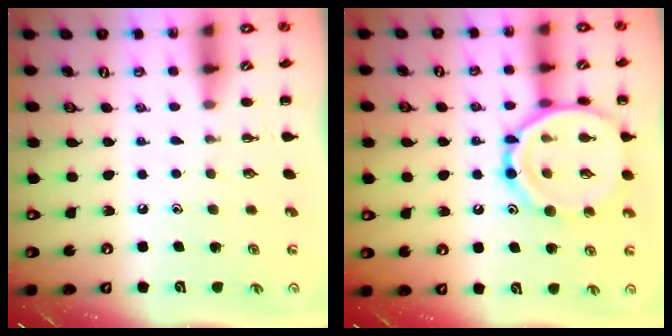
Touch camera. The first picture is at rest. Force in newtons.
{"total": 16.6, "press": 16.5, "slide": 1.5}